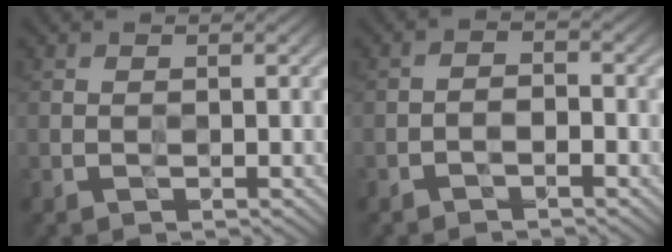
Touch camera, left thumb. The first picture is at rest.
{"total": 1.8, "force": [-1.3, 0.6, 1.2], "torque": [-0.021, 0.003, -0.028]}